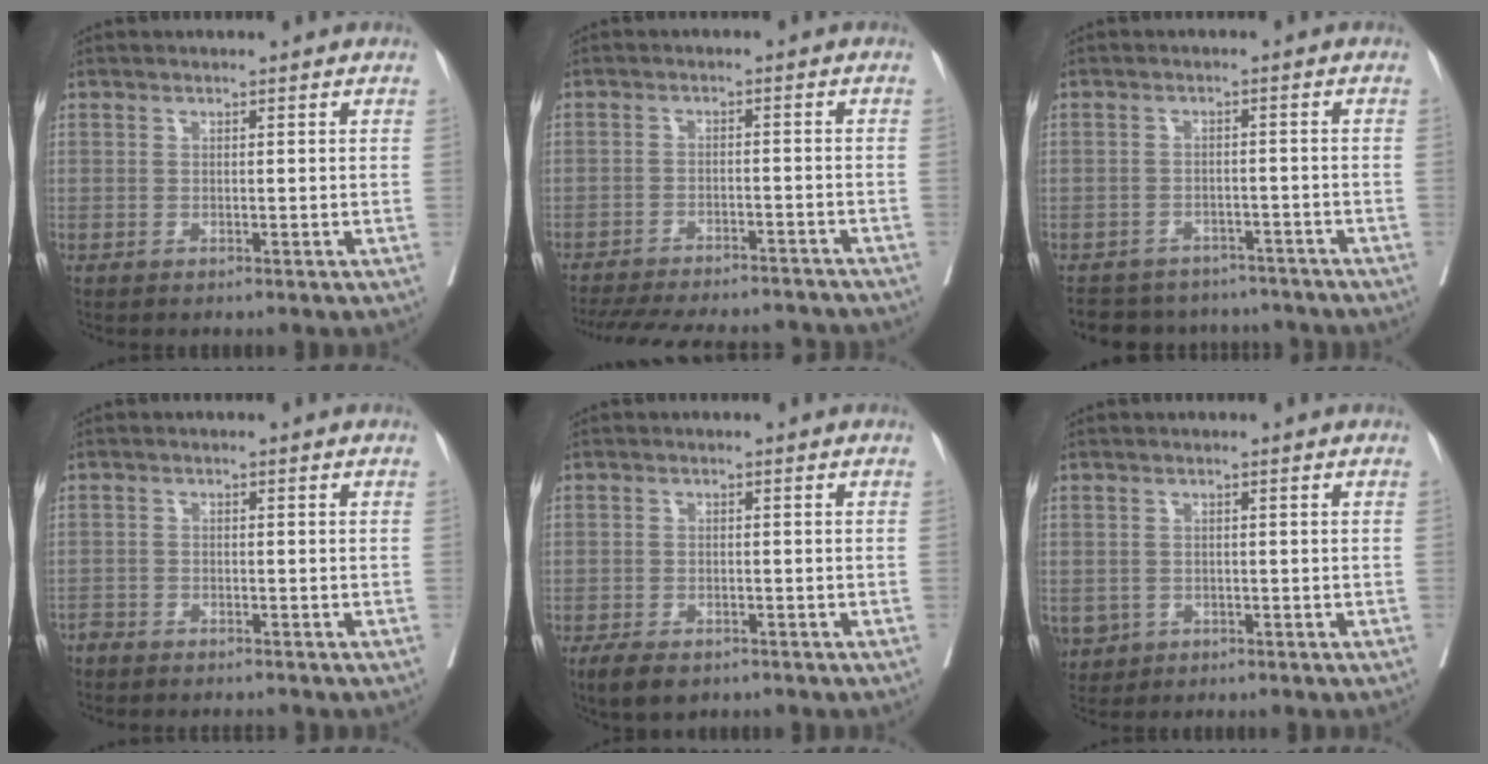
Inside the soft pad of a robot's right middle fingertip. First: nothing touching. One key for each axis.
{"total": 19.4, "fx": -17.6, "fy": 4.3, "fz": 7.0, "tx": -0.164, "ty": -0.020, "tz": -0.237}
{"total": 11.3, "fx": -10.2, "fy": 4.6, "fz": 2.0, "tx": -0.036, "ty": 0.014, "tz": -0.122}
{"total": 3.9, "fx": -3.8, "fy": 0.7, "fz": 0.6, "tx": -0.003, "ty": -0.009, "tz": -0.063}
{"total": 4.7, "fx": -3.4, "fy": 2.1, "fz": 2.5, "tx": -0.044, "ty": -0.007, "tz": -0.050}
{"total": 4.0, "fx": -1.8, "fy": 3.5, "fz": 0.8, "tx": -0.015, "ty": 0.002, "tz": -0.024}